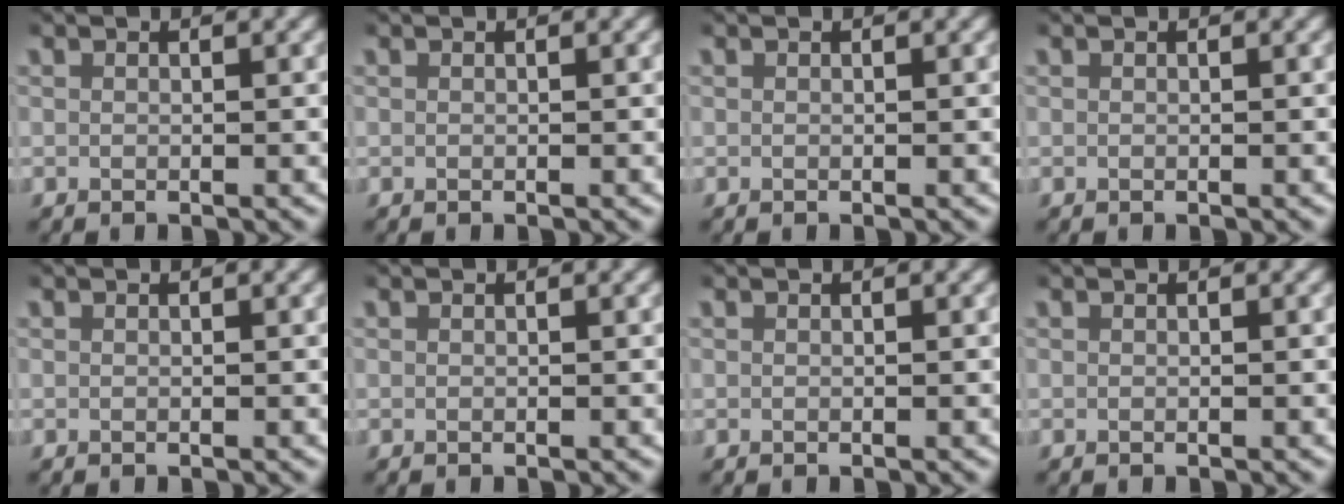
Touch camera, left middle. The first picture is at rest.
{"total": 0.0}
{"total": 0.0}
{"total": 0.0}
{"total": 0.0}
{"total": 0.0}
{"total": 0.0}
{"total": 0.0}